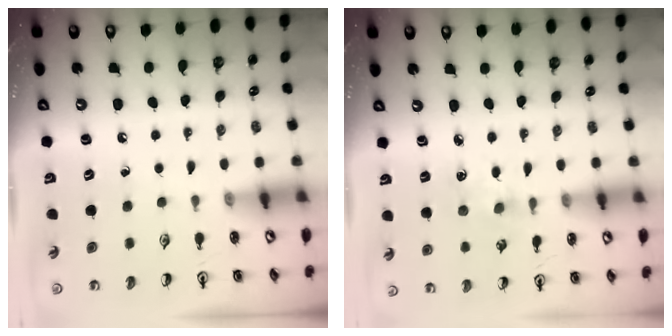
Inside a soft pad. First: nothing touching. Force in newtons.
{"total": 6.1, "press": 6.1, "slide": 0.7}